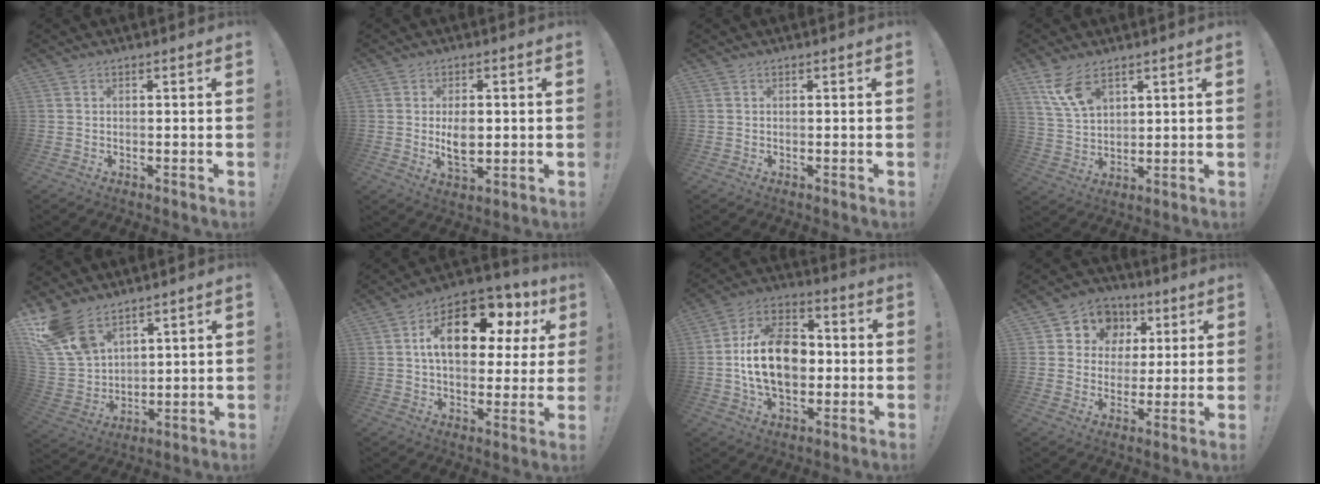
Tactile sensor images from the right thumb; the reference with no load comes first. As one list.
[{"total": 6.4, "force": [0.3, 4.1, 4.9], "torque": [-0.073, -0.005, 0.001]}, {"total": 0.0}, {"total": 9.9, "force": [6.2, 5.0, 5.9], "torque": [-0.115, -0.021, 0.122]}, {"total": 15.1, "force": [10.3, 8.5, 7.1], "torque": [-0.157, -0.054, 0.203]}, {"total": 18.2, "force": [6.6, 9.7, 14.0], "torque": [-0.220, -0.024, 0.107]}, {"total": 18.7, "force": [-1.0, 12.8, 13.6], "torque": [-0.251, 0.015, -0.017]}, {"total": 9.7, "force": [2.8, 8.8, 3.0], "torque": [-0.037, -0.014, 0.057]}]